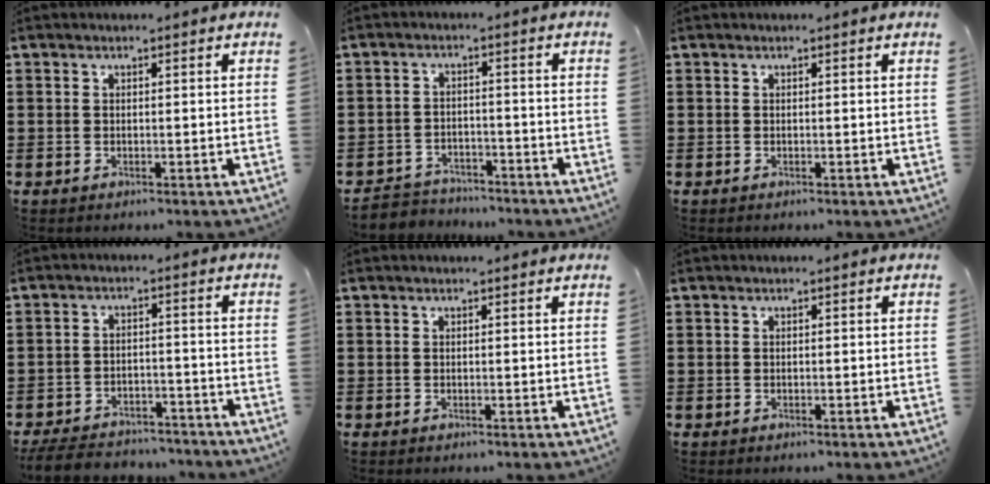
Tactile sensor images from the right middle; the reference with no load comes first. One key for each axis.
{"total": 3.4, "fx": -3.3, "fy": 0.9, "fz": -0.4, "tx": -0.004, "ty": -0.002, "tz": -0.072}
{"total": 0.0}
{"total": 5.2, "fx": -5.0, "fy": 0.9, "fz": 0.8, "tx": -0.024, "ty": 0.006, "tz": -0.103}
{"total": 0.0}
{"total": 0.0}